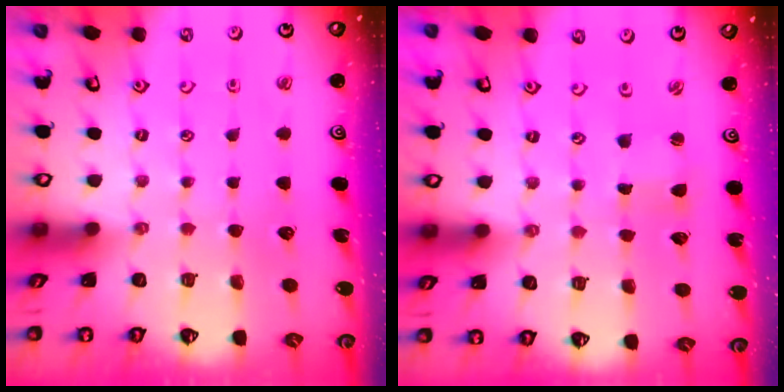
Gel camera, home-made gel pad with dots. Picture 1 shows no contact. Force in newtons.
{"total": 1.1, "press": 1.1, "slide": 0.2}